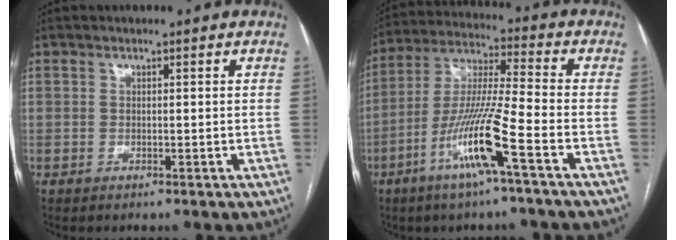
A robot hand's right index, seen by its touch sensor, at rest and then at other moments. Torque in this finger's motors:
{"motor_torque": [1.79, -0.35, 1.05, 0.21]}